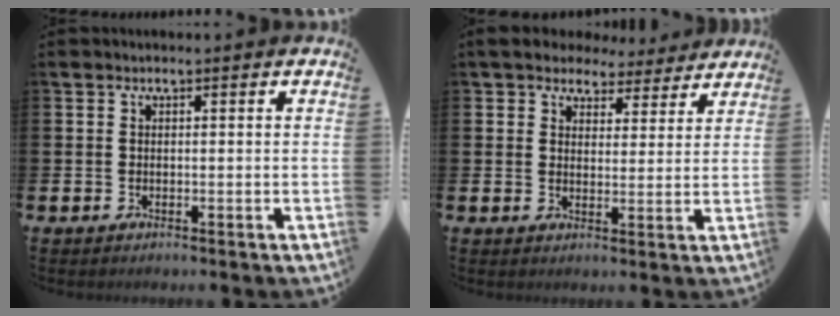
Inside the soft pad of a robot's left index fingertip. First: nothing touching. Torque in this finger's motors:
{"motor_torque": [2.14, 0.00, 0.73, 0.21]}